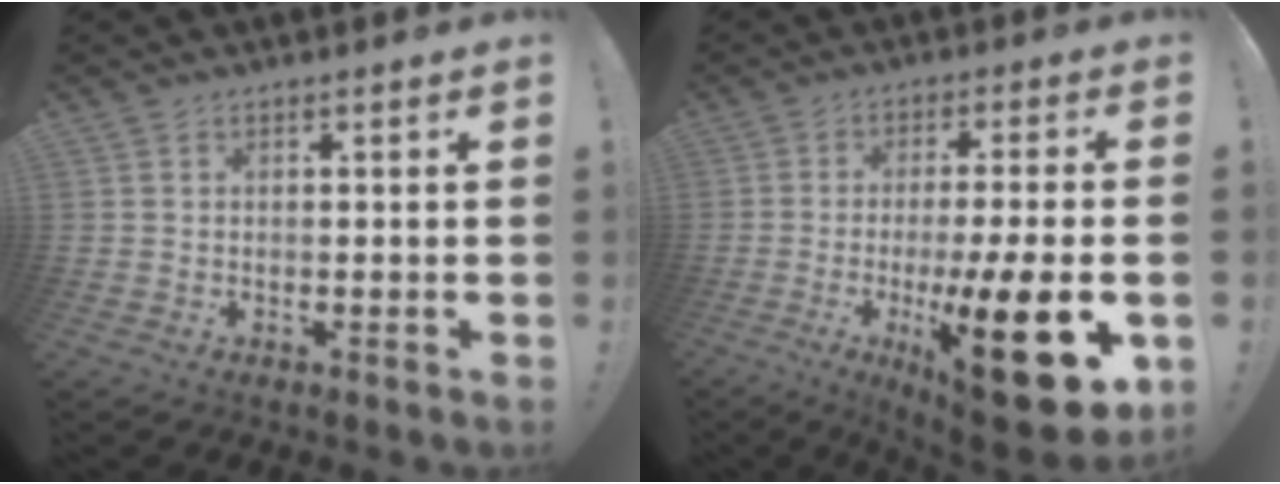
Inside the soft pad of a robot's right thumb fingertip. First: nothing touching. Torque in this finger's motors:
{"motor_torque": [0.65, 1.34, 1.47, -1.31, 0.75]}